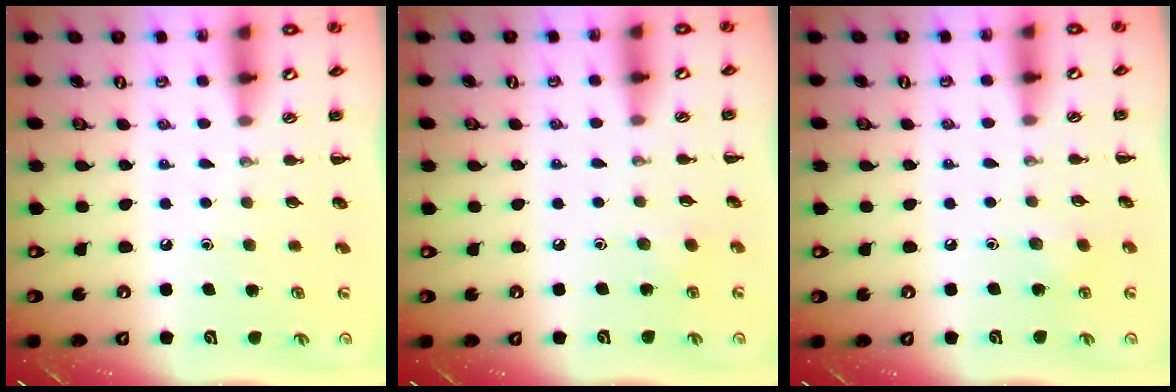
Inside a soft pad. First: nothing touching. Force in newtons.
{"total": 2.4, "press": 2.3, "slide": 0.8}
{"total": 6.2, "press": 5.9, "slide": 1.8}